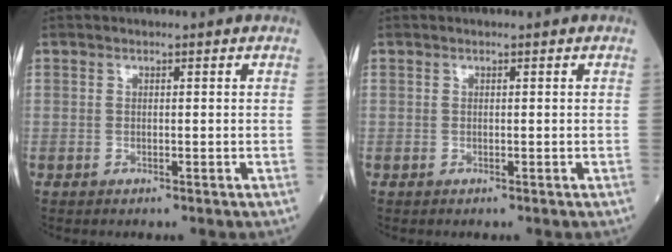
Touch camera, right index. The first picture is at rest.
{"total": 0.0}